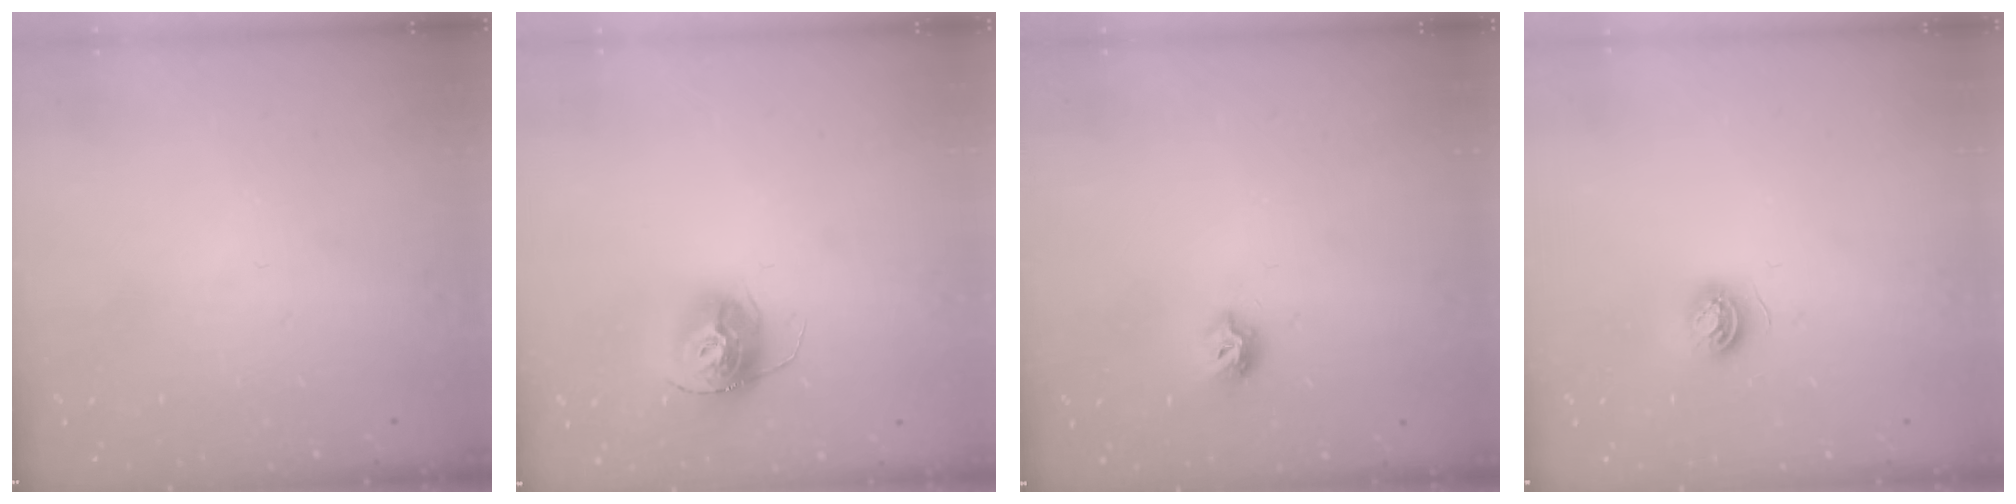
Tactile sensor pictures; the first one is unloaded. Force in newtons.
{"total": 13.4, "press": 13.4, "slide": 1.2}
{"total": 6.7, "press": 6.6, "slide": 1.1}
{"total": 4.5, "press": 4.5, "slide": 0.6}